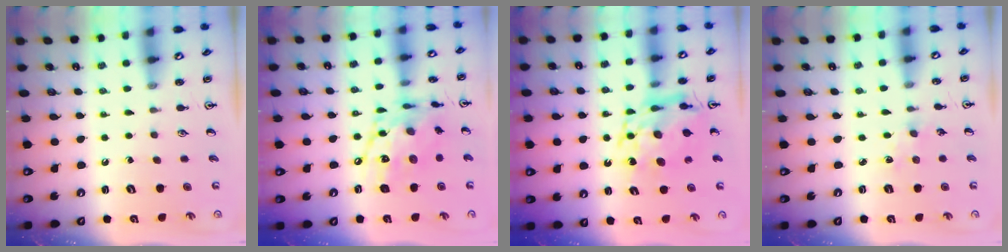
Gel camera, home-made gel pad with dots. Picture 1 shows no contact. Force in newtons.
{"total": 14.8, "press": 14.7, "slide": 1.2}
{"total": 13.5, "press": 13.4, "slide": 1.4}
{"total": 2.4, "press": 2.4, "slide": 0.4}